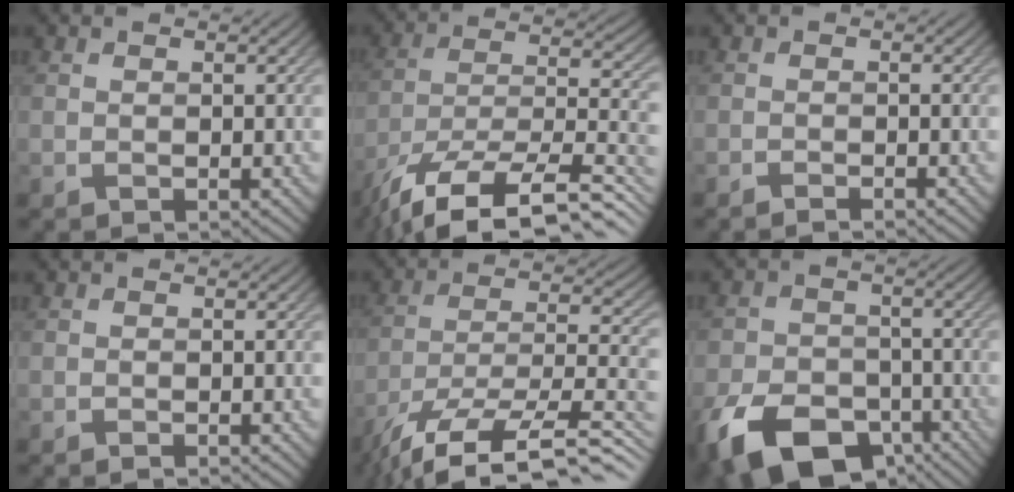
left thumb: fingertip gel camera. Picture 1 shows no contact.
{"total": 16.3, "force": [-11.6, 5.4, 10.1], "torque": [-0.207, -0.022, -0.185]}
{"total": 1.0, "force": [-0.9, 0.0, 0.5], "torque": [-0.006, 0.000, -0.018]}
{"total": 0.0}
{"total": 14.7, "force": [-10.6, 4.3, 9.3], "torque": [-0.191, -0.007, -0.178]}
{"total": 12.6, "force": [-7.4, 7.6, 6.9], "torque": [-0.148, -0.035, -0.130]}